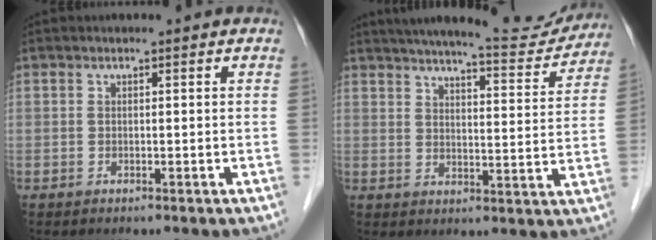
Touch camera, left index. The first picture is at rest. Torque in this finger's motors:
{"motor_torque": [0.80, -0.83, 0.33, 0.04]}